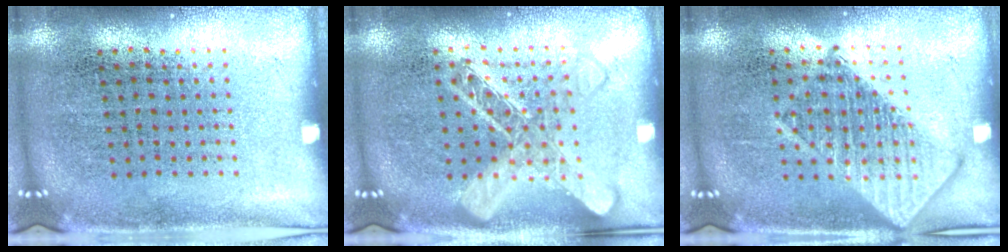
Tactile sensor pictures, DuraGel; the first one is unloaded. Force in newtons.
{"total": 2.0, "press": 2.0, "slide": 0.2}
{"total": 2.8, "press": 2.8, "slide": 0.4}